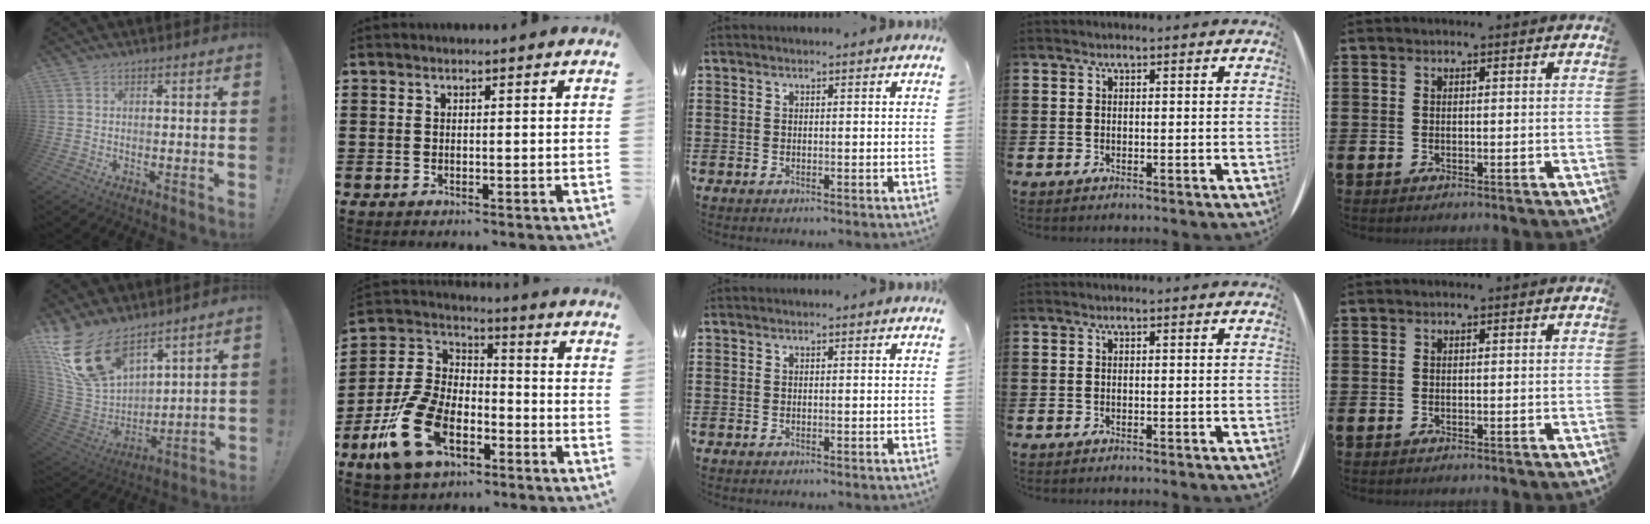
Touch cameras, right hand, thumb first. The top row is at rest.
{"thumb": {"total": 19.3, "force": [12.9, 9.9, 10.4], "torque": [-0.224, -0.077, 0.245]}, "index": {"total": 15.5, "force": [-7.4, 9.0, 10.2], "torque": [-0.249, 0.023, -0.142]}}